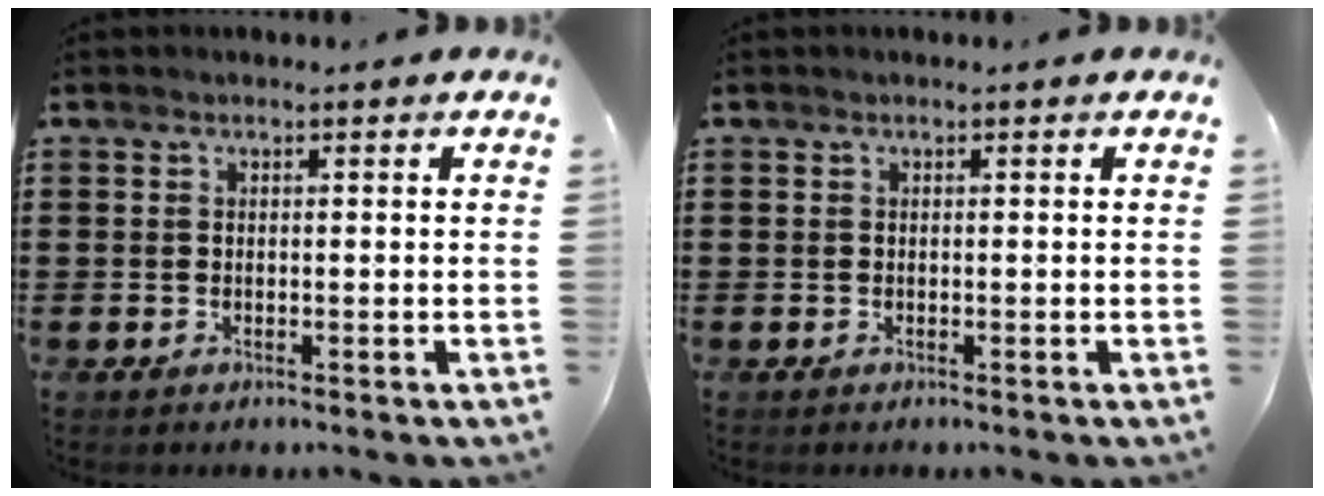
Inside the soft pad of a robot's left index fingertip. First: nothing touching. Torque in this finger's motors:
{"motor_torque": [0.00, 0.00, 0.00, 0.00]}